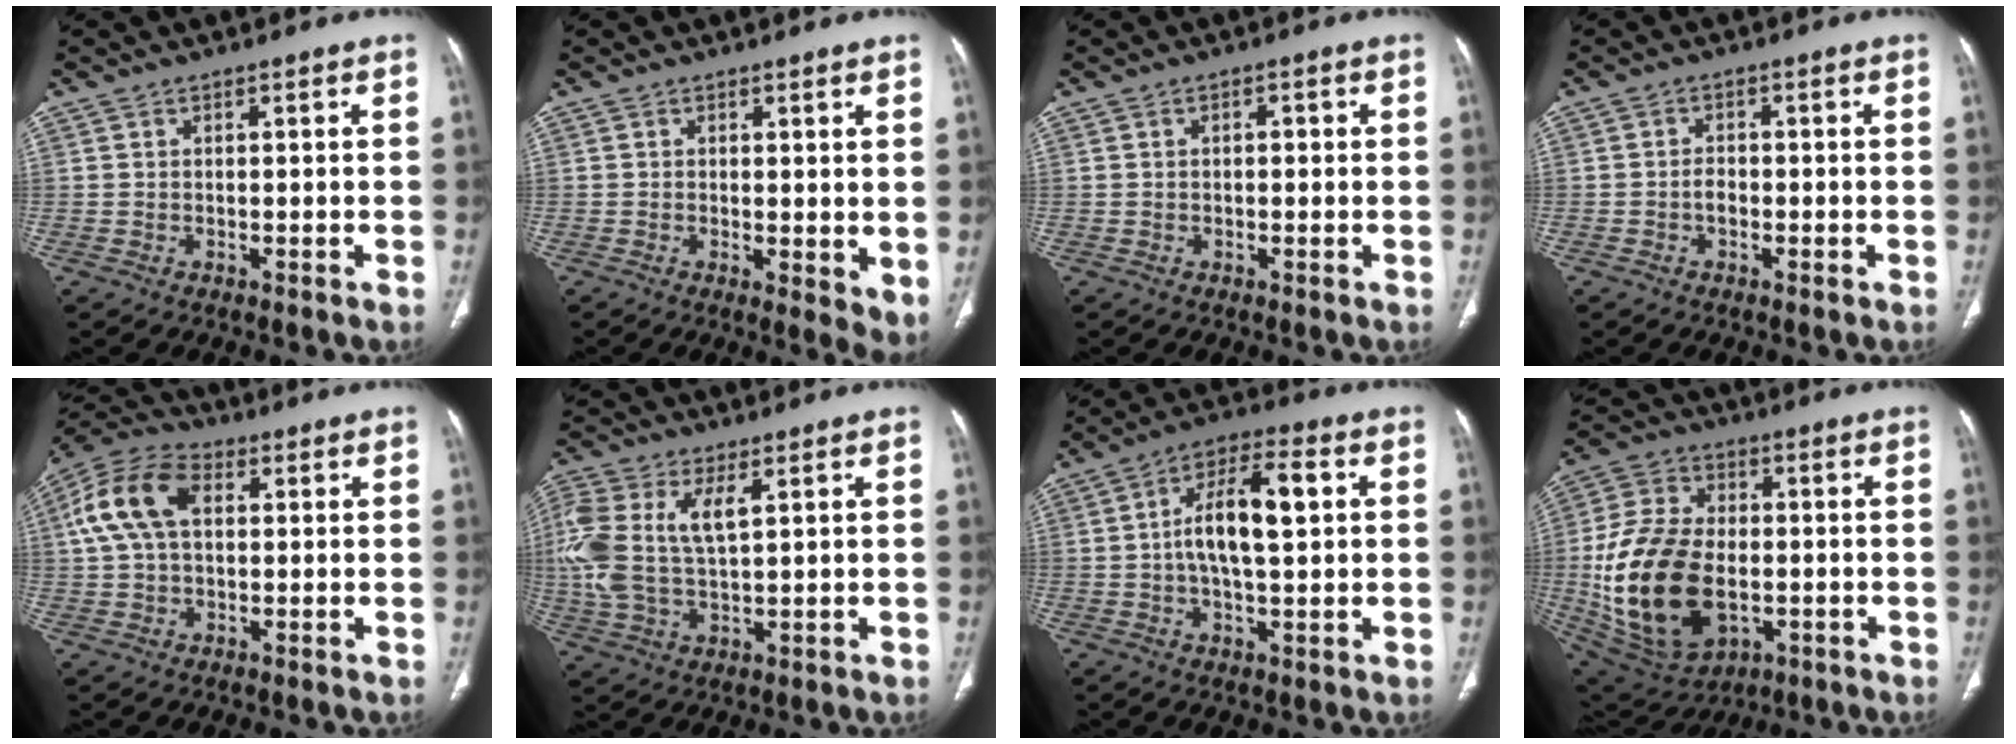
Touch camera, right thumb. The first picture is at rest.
{"total": 4.9, "force": [0.3, 1.9, 4.5], "torque": [-0.060, -0.016, 0.005]}
{"total": 1.3, "force": [0.1, 0.7, 1.1], "torque": [-0.015, 0.004, 0.001]}
{"total": 1.7, "force": [-0.7, 1.2, 1.1], "torque": [-0.013, 0.005, -0.014]}
{"total": 12.5, "force": [2.7, 7.8, 9.3], "torque": [-0.192, 0.030, 0.045]}
{"total": 14.5, "force": [3.4, 7.3, 12.0], "torque": [-0.289, 0.008, 0.070]}
{"total": 12.4, "force": [1.5, 5.0, 11.2], "torque": [-0.194, 0.021, 0.021]}
{"total": 23.1, "force": [-3.3, 14.6, 17.7], "torque": [-0.336, 0.002, -0.037]}